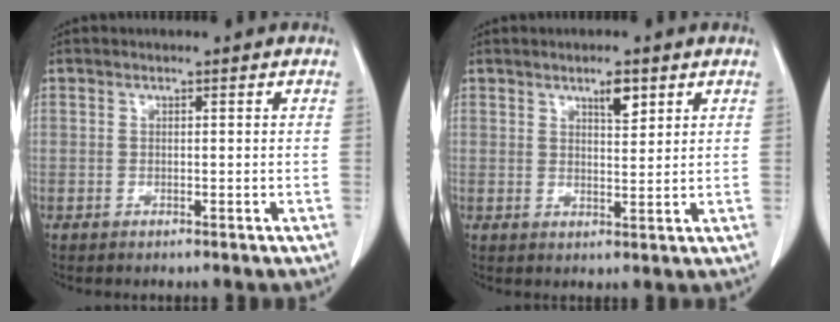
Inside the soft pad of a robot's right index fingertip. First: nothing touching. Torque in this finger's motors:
{"motor_torque": [0.12, 0.20, 0.05, 0.01]}